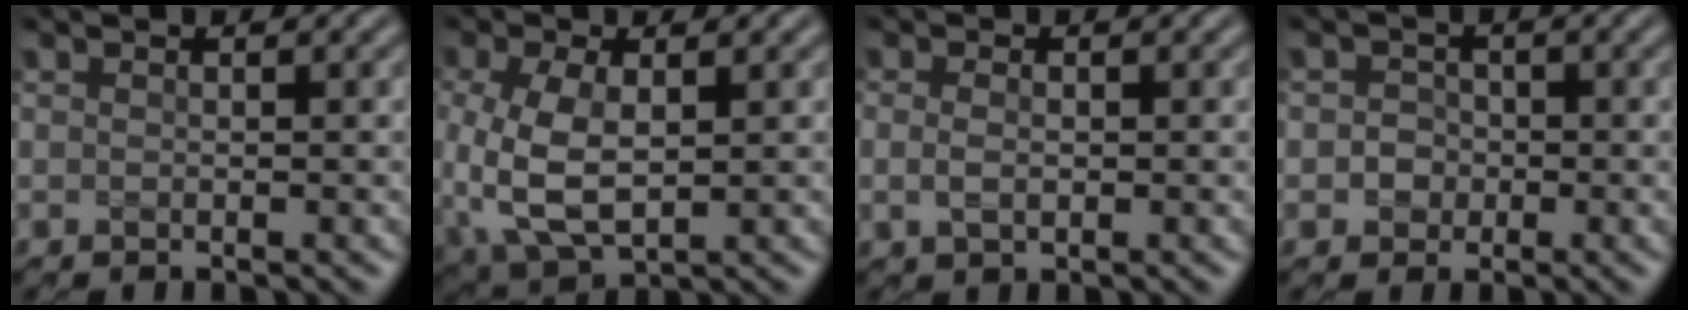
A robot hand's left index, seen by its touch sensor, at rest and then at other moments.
{"total": 6.4, "force": [-0.1, 3.5, 5.4], "torque": [-0.133, -0.007, 0.002]}
{"total": 1.7, "force": [0.0, 1.0, 1.3], "torque": [-0.030, -0.001, -0.001]}
{"total": 1.9, "force": [-0.3, 1.8, 0.6], "torque": [0.011, 0.000, -0.014]}